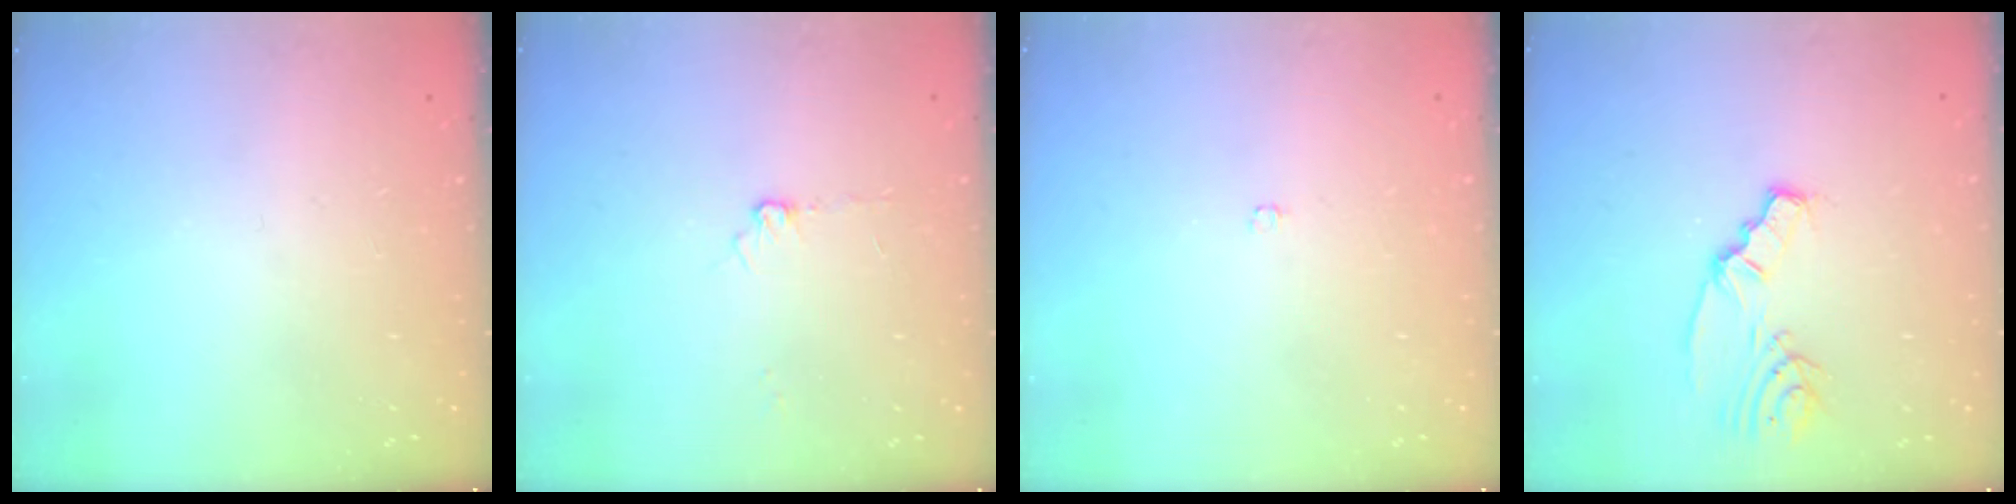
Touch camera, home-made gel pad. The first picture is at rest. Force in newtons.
{"total": 4.4, "press": 4.4, "slide": 0.4}
{"total": 1.9, "press": 1.9, "slide": 0.3}
{"total": 4.0, "press": 4.0, "slide": 0.3}